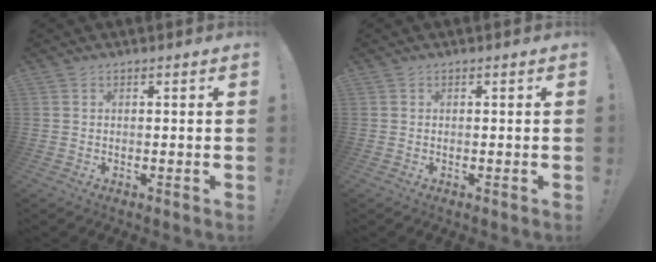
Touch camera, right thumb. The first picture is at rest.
{"total": 0.0}